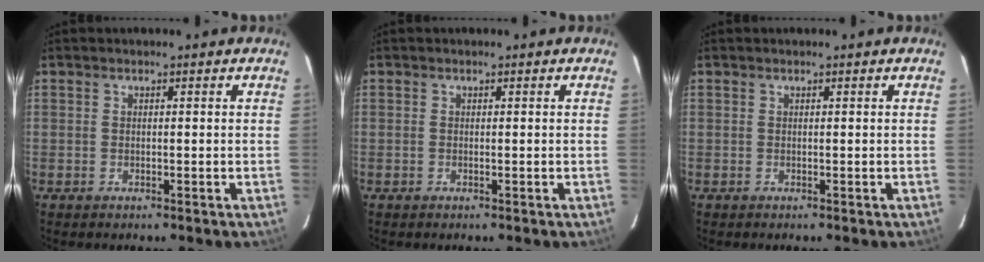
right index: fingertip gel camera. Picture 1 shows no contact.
{"total": 0.0}
{"total": 0.0}